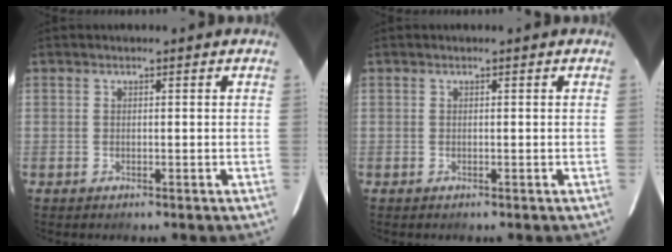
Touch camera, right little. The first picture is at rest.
{"total": 0.0}